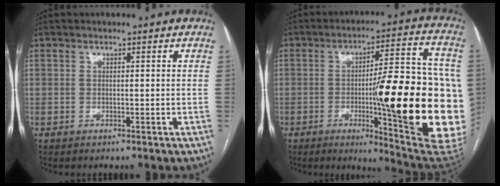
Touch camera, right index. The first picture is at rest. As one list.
[{"total": 25.8, "force": [-3.7, 3.0, 25.3], "torque": [-0.274, 0.001, -0.046]}]